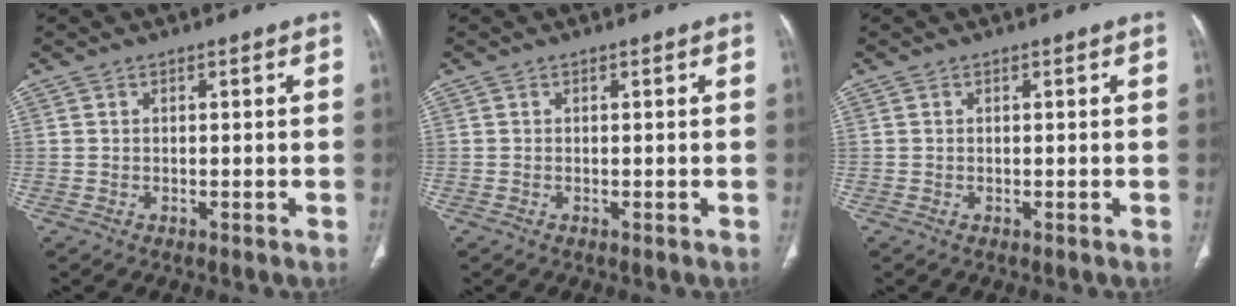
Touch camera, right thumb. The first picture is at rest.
{"total": 0.0}
{"total": 0.0}